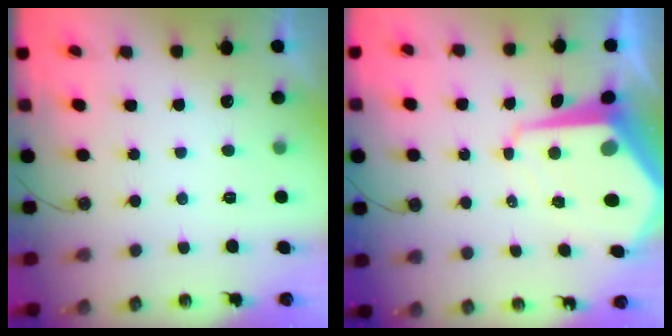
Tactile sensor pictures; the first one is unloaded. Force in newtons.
{"total": 11.8, "press": 11.8, "slide": 1.2}